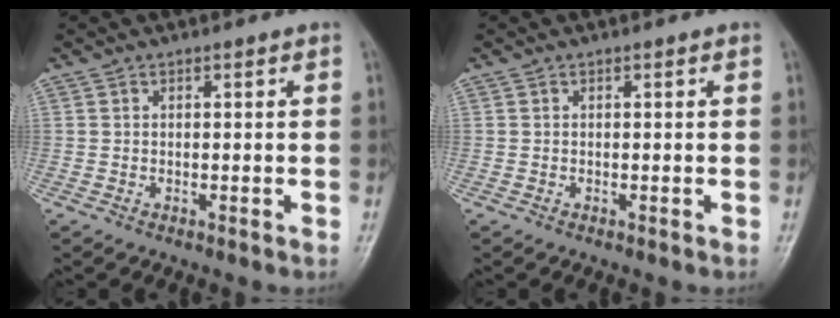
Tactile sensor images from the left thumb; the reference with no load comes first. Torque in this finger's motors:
{"motor_torque": [0.00, 0.00, -0.01, 0.00, 0.00]}